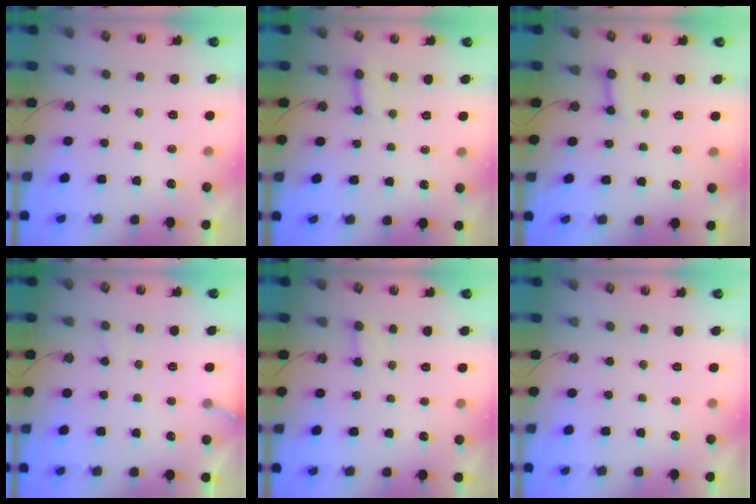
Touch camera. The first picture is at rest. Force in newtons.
{"total": 3.3, "press": 3.3, "slide": 0.4}
{"total": 4.1, "press": 4.1, "slide": 0.3}
{"total": 6.2, "press": 6.2, "slide": 0.5}
{"total": 2.8, "press": 2.8, "slide": 0.3}
{"total": 0.0}